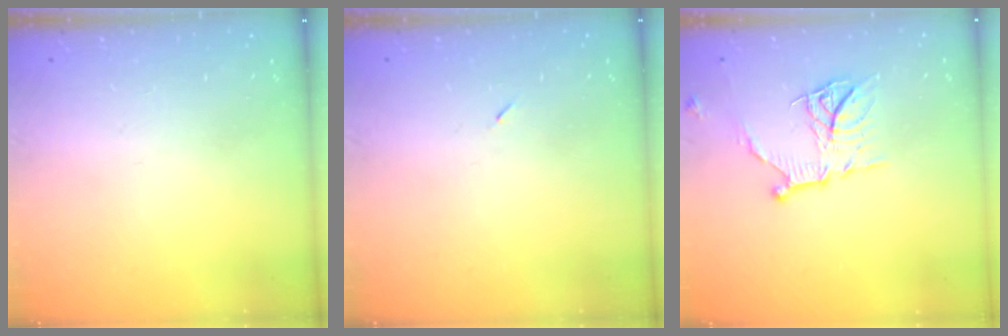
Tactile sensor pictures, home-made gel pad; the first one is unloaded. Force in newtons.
{"total": 2.6, "press": 2.3, "slide": 1.2}
{"total": 11.9, "press": 11.9, "slide": 0.1}